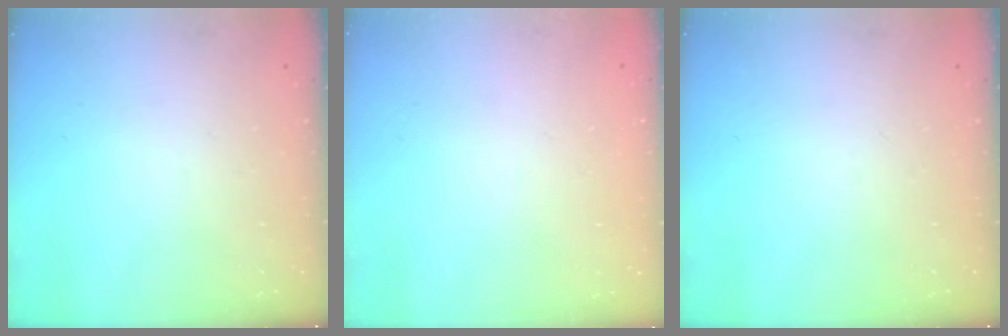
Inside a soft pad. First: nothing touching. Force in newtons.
{"total": 1.8, "press": 1.8, "slide": 0.2}
{"total": 0.0}